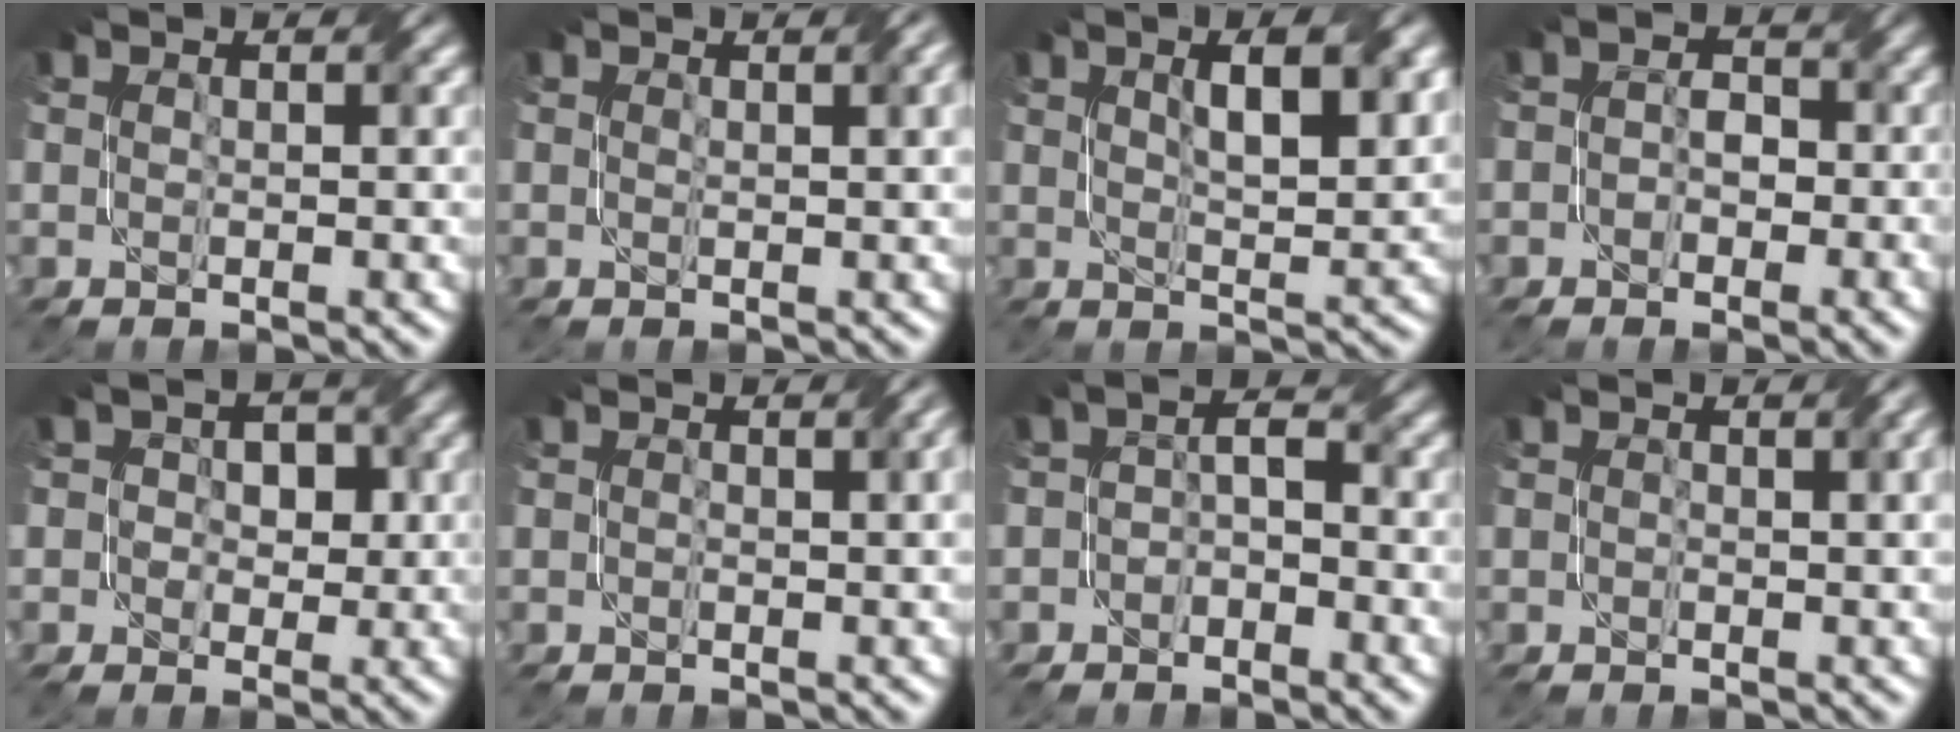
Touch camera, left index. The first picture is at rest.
{"total": 1.7, "force": [0.6, 0.3, 1.6], "torque": [-0.025, 0.003, 0.009]}
{"total": 5.4, "force": [2.0, 1.4, 4.8], "torque": [-0.071, 0.005, 0.033]}
{"total": 2.7, "force": [-1.1, 2.1, 1.4], "torque": [-0.003, 0.003, -0.025]}
{"total": 4.1, "force": [0.1, 3.6, 1.9], "torque": [-0.007, 0.012, -0.020]}
{"total": 1.9, "force": [-0.1, 0.7, 1.7], "torque": [-0.025, -0.001, -0.001]}
{"total": 2.3, "force": [-1.6, 1.3, 1.1], "torque": [-0.017, 0.003, -0.038]}
{"total": 2.1, "force": [0.0, 0.9, 1.9], "torque": [-0.026, -0.002, 0.000]}